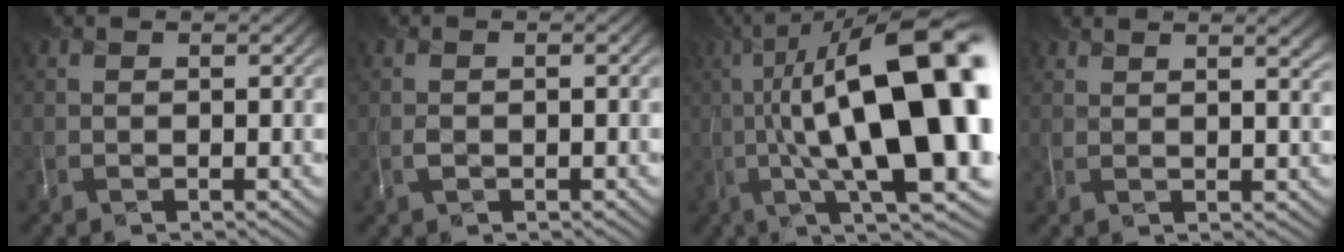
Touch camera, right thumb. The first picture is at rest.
{"total": 0.0}
{"total": 21.3, "force": [0.3, 7.3, 20.0], "torque": [-0.305, 0.033, 0.012]}
{"total": 3.7, "force": [2.7, 1.1, 2.4], "torque": [-0.025, 0.010, 0.035]}